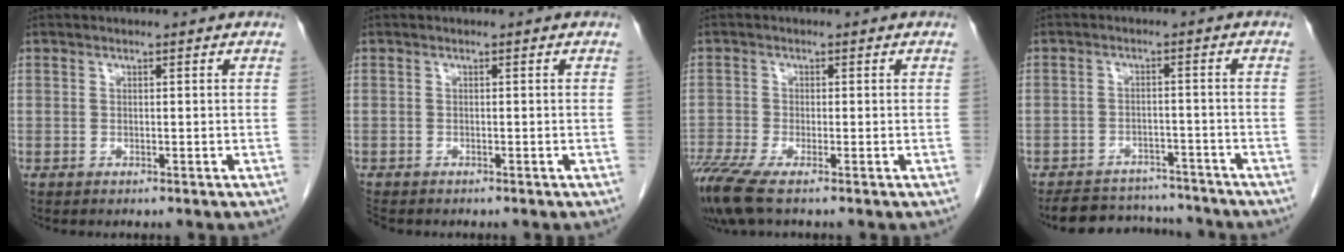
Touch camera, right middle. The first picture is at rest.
{"total": 1.8, "force": [-1.6, 0.7, 0.5], "torque": [-0.017, -0.005, -0.026]}
{"total": 5.2, "force": [-4.0, 0.1, 3.2], "torque": [-0.072, -0.017, -0.082]}
{"total": 9.9, "force": [-9.3, 3.0, 1.5], "torque": [-0.013, 0.007, -0.127]}